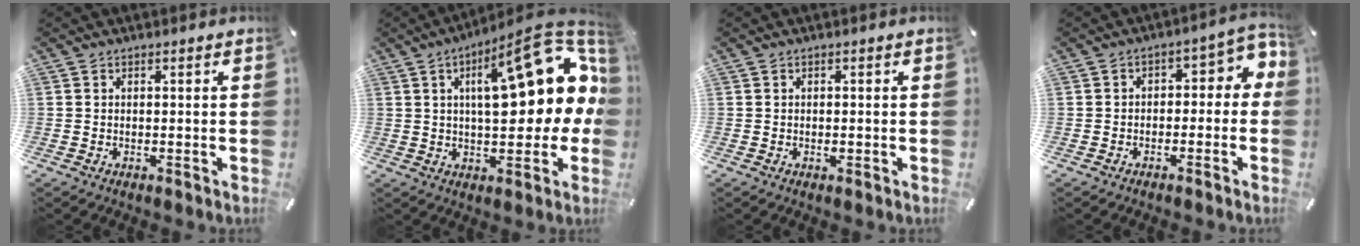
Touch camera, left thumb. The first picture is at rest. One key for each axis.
{"total": 23.4, "fx": 6.9, "fy": 9.3, "fz": 20.3, "tx": -0.276, "ty": -0.039, "tz": 0.108}
{"total": 0.8, "fx": -0.3, "fy": 0.5, "fz": 0.5, "tx": -0.011, "ty": -0.003, "tz": -0.005}
{"total": 5.5, "fx": -0.7, "fy": 3.8, "fz": 3.9, "tx": -0.050, "ty": 0.000, "tz": -0.021}